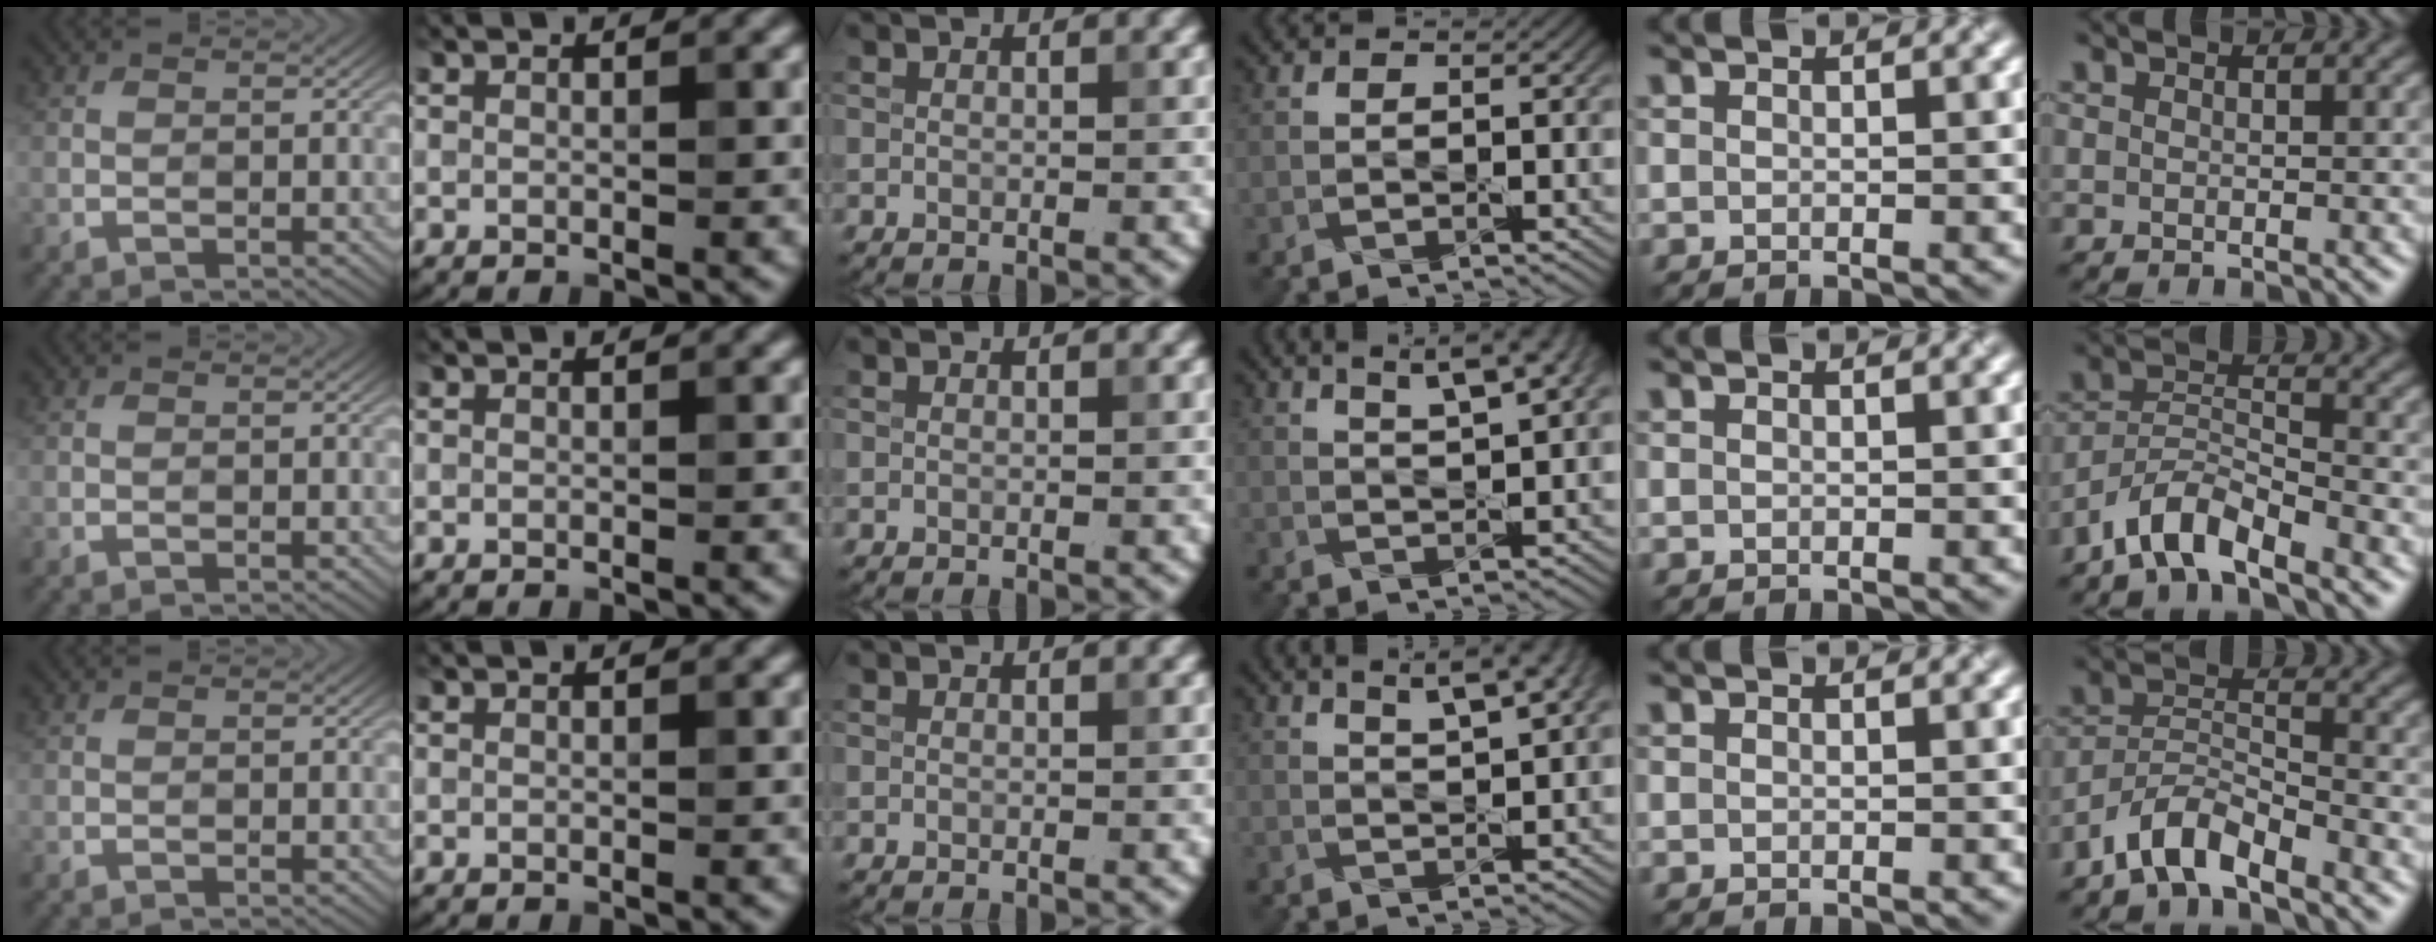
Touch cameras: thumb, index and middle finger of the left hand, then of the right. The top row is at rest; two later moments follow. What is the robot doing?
{"motion": "pour", "object": "sugar"}